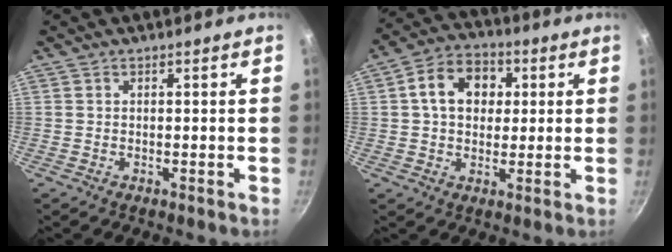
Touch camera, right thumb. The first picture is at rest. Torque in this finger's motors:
{"motor_torque": [-1.05, 1.14, 1.24, 0.10, 0.13]}